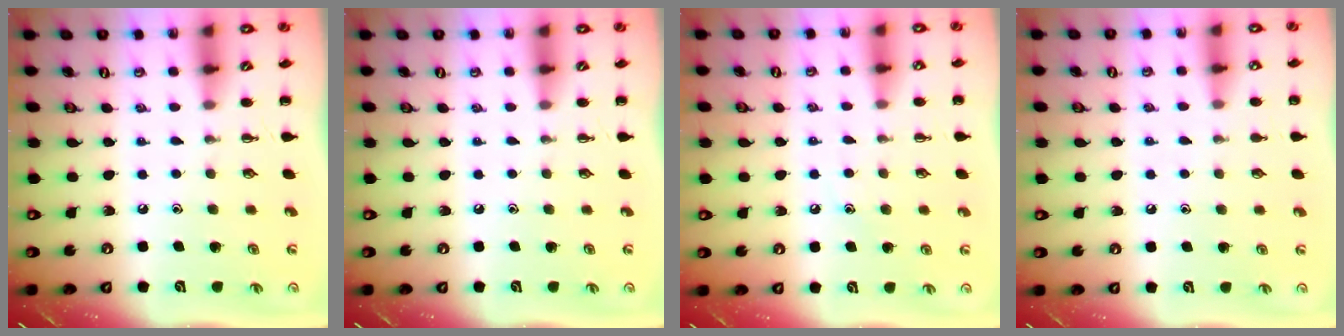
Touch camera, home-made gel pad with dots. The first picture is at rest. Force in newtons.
{"total": 0.0}
{"total": 7.1, "press": 6.9, "slide": 1.9}
{"total": 5.9, "press": 5.6, "slide": 1.9}